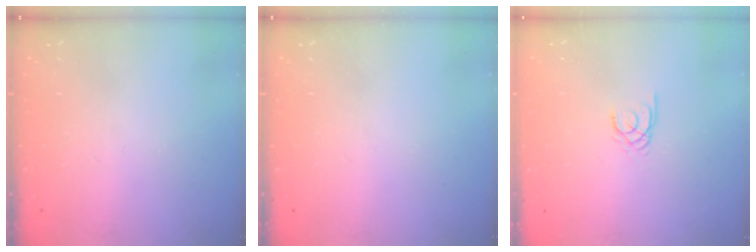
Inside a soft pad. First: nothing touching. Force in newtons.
{"total": 0.0}
{"total": 1.7, "press": 1.7, "slide": 0.2}